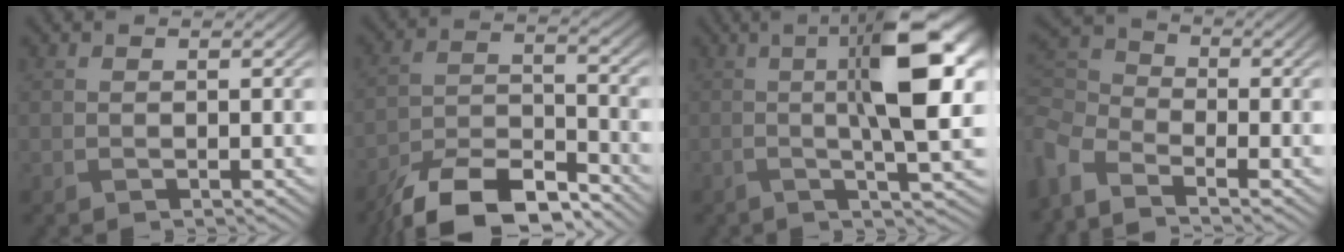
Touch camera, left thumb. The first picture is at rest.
{"total": 11.7, "force": [-9.5, 3.5, 5.8], "torque": [-0.108, -0.006, -0.180]}
{"total": 11.2, "force": [0.6, 2.9, 10.9], "torque": [-0.165, 0.006, 0.012]}
{"total": 5.0, "force": [-3.5, 2.4, 2.6], "torque": [-0.074, -0.012, -0.084]}